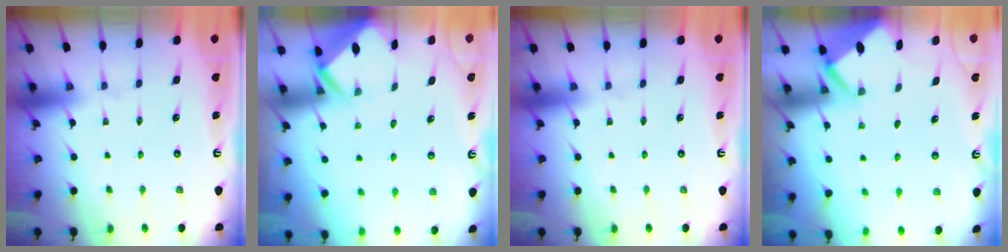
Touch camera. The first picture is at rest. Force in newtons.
{"total": 2.9, "press": 2.9, "slide": 0.2}
{"total": 0.0}
{"total": 2.6, "press": 2.6, "slide": 0.0}